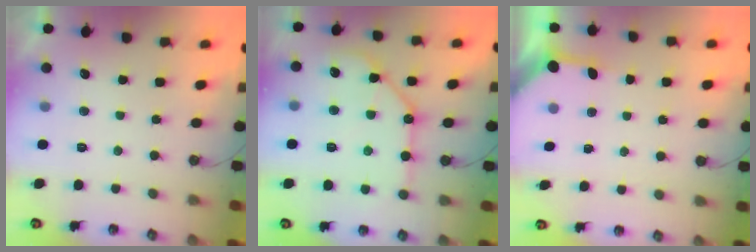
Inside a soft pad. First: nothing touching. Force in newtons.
{"total": 12.8, "press": 12.8, "slide": 1.1}
{"total": 4.0, "press": 3.9, "slide": 0.4}